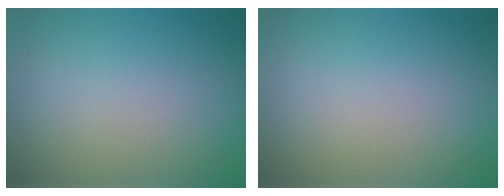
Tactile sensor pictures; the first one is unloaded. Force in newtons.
{"total": 0.0}